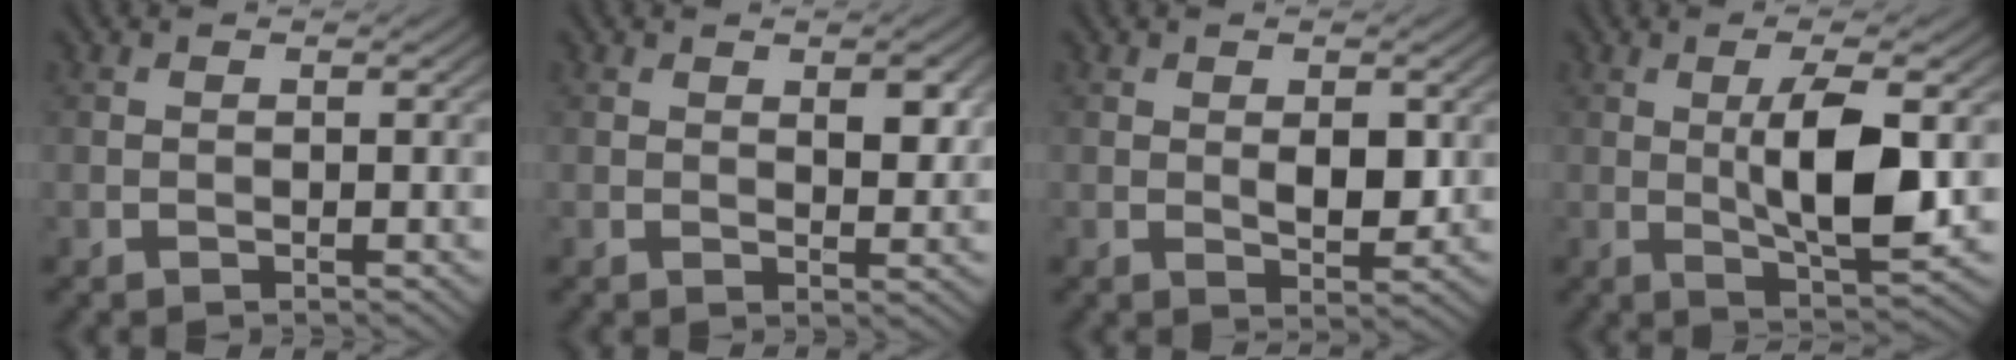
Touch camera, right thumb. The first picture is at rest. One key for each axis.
{"total": 3.3, "fx": 1.2, "fy": 1.5, "fz": 2.6, "tx": -0.041, "ty": -0.005, "tz": 0.022}
{"total": 3.6, "fx": 0.5, "fy": 1.8, "fz": 3.1, "tx": -0.054, "ty": -0.005, "tz": 0.012}
{"total": 8.5, "fx": 0.5, "fy": 2.3, "fz": 8.1, "tx": -0.144, "ty": -0.001, "tz": 0.012}